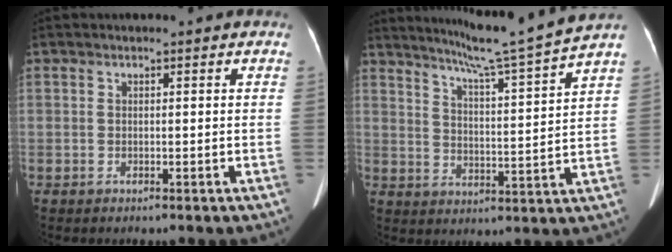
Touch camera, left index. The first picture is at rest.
{"total": 13.1, "force": [11.6, -2.7, 5.4], "torque": [-0.095, -0.030, 0.169]}